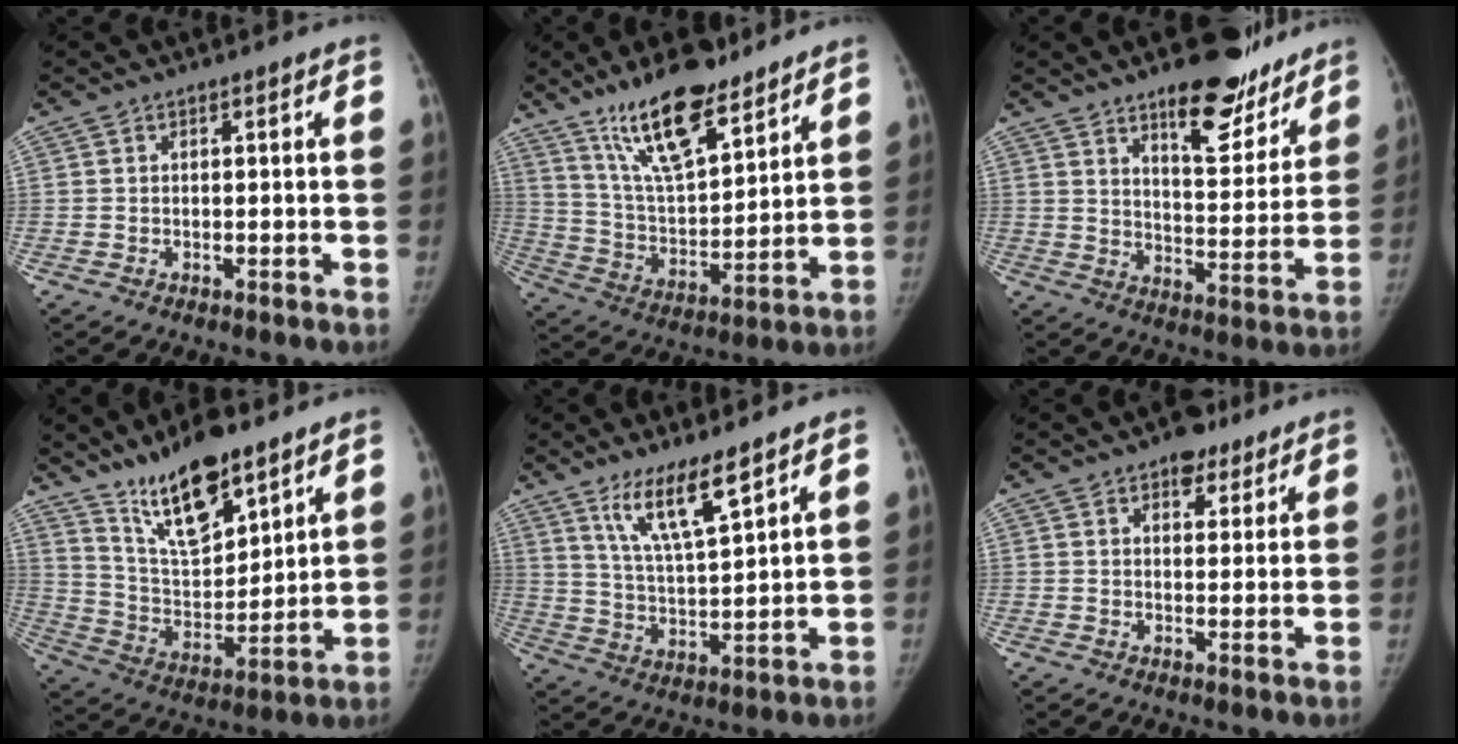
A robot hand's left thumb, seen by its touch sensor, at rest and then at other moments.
{"total": 17.1, "force": [12.1, 5.7, 10.7], "torque": [-0.153, -0.066, 0.221]}
{"total": 15.4, "force": [11.3, 6.1, 8.6], "torque": [-0.062, -0.080, 0.166]}
{"total": 16.3, "force": [11.7, 5.6, 9.9], "torque": [-0.132, -0.071, 0.218]}
{"total": 10.3, "force": [7.0, 1.8, 7.3], "torque": [-0.127, -0.047, 0.140]}
{"total": 5.8, "force": [3.9, 3.5, 2.6], "torque": [-0.001, -0.018, 0.054]}